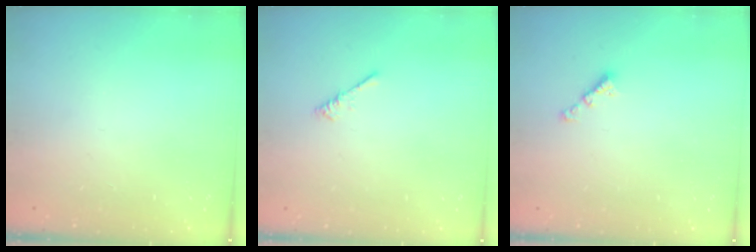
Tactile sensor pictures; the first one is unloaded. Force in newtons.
{"total": 0.0}
{"total": 2.3, "press": 2.3, "slide": 0.4}